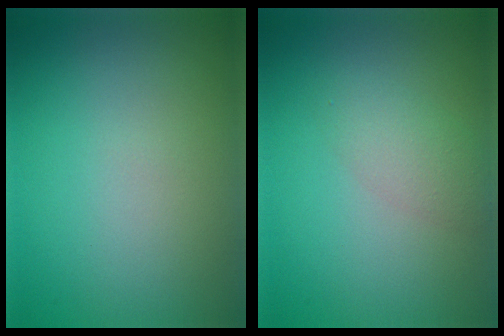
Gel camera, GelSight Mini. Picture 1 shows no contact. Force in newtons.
{"total": 2.2, "press": 2.2, "slide": 0.2}